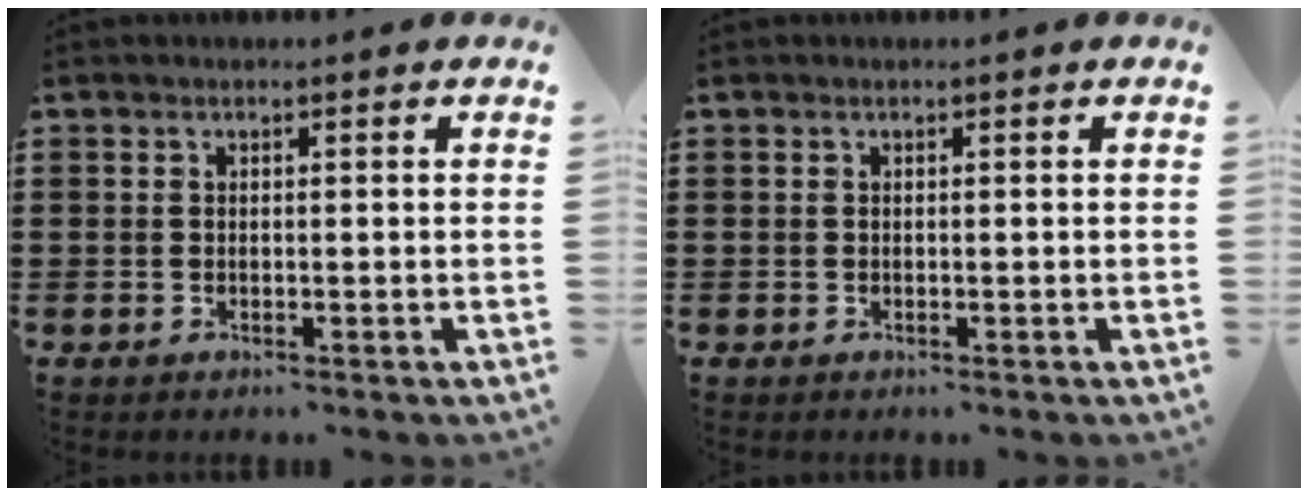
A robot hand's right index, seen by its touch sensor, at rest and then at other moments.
{"total": 0.0}